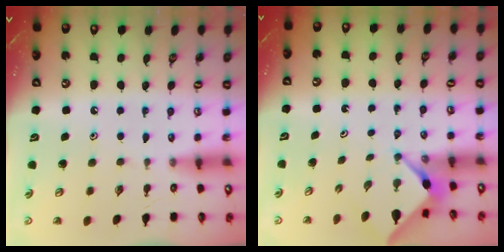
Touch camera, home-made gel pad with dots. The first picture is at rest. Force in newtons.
{"total": 3.8, "press": 3.8, "slide": 0.3}